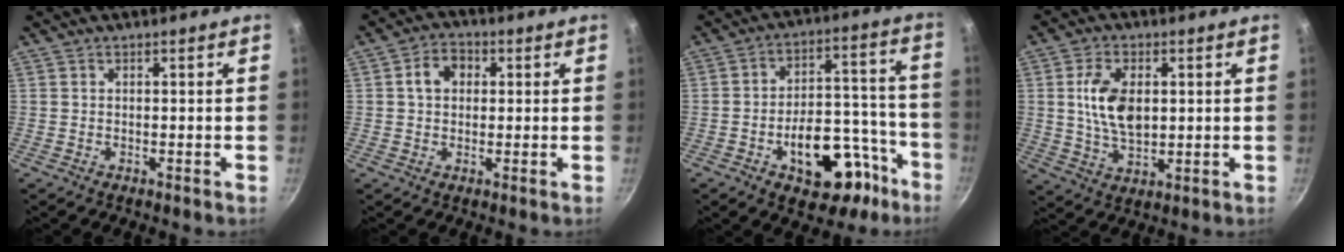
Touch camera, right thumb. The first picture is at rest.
{"total": 5.6, "force": [1.1, 4.4, 3.2], "torque": [-0.028, 0.012, 0.009]}
{"total": 19.3, "force": [-9.3, 11.0, 12.9], "torque": [-0.129, 0.077, -0.119]}
{"total": 10.1, "force": [1.5, 5.9, 8.0], "torque": [-0.134, -0.009, 0.031]}